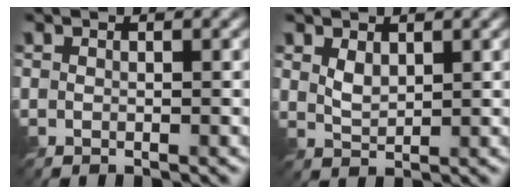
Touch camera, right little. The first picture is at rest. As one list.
[{"total": 1.5, "force": [0.8, 0.8, 1.0], "torque": [-0.026, -0.007, 0.020]}]